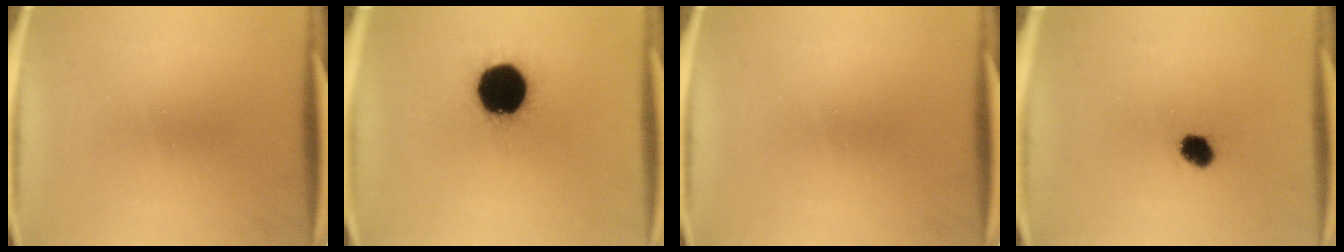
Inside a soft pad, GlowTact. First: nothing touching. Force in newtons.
{"total": 19.9}
{"total": 0.0}
{"total": 2.6}